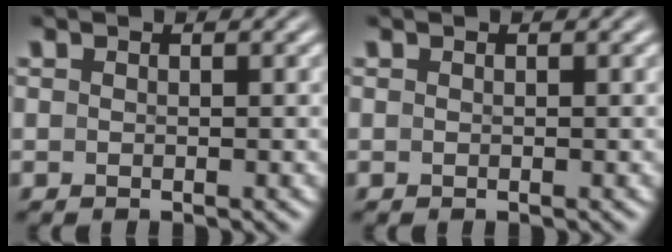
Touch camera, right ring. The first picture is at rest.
{"total": 0.0}